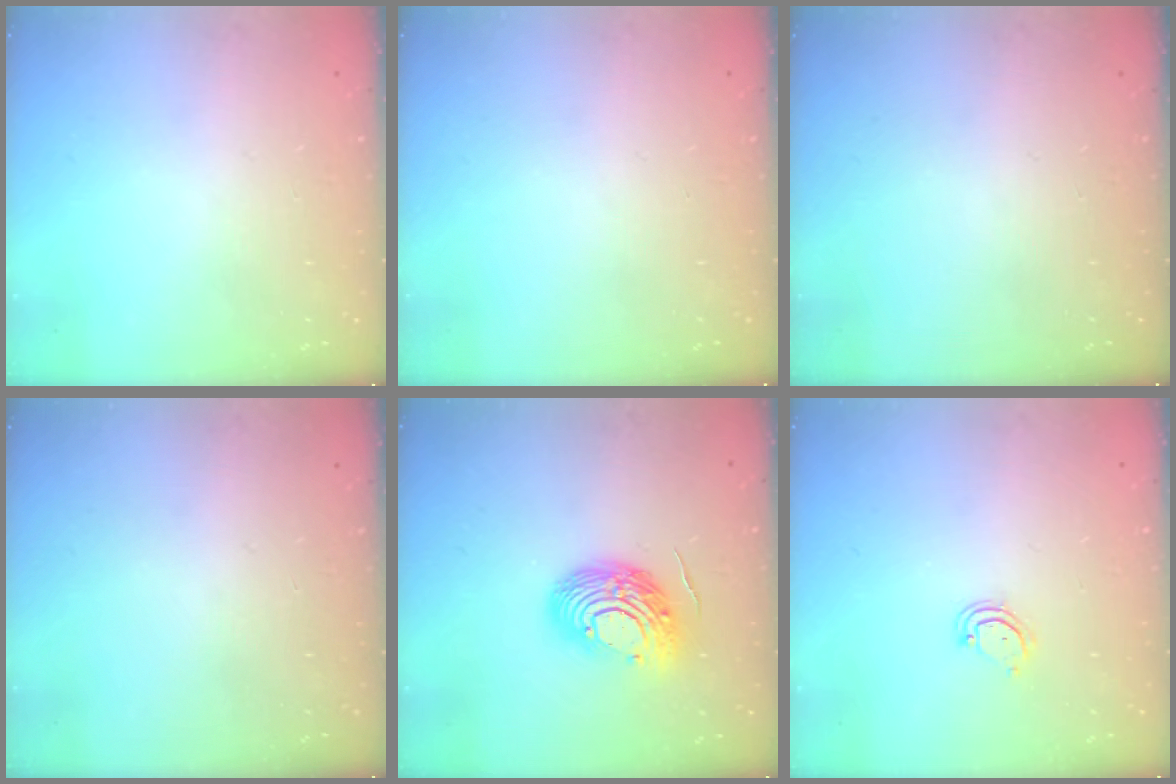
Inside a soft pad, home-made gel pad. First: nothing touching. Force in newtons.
{"total": 0.0}
{"total": 0.0}
{"total": 0.0}
{"total": 13.7, "press": 13.7, "slide": 1.6}
{"total": 3.7, "press": 3.7, "slide": 0.3}